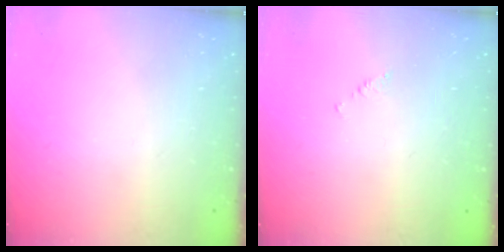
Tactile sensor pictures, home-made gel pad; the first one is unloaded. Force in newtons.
{"total": 1.2, "press": 1.2, "slide": 0.2}